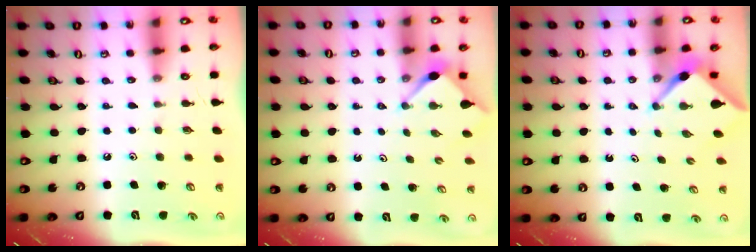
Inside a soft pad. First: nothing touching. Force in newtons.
{"total": 2.9, "press": 2.9, "slide": 0.3}
{"total": 3.2, "press": 3.2, "slide": 0.3}